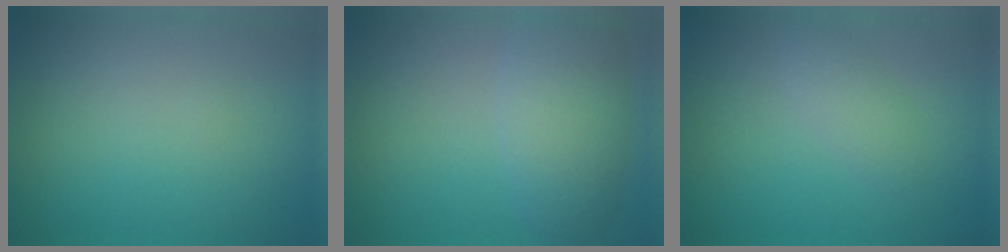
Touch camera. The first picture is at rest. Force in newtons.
{"total": 4.7, "press": 4.7, "slide": 0.1}
{"total": 1.6, "press": 1.6, "slide": 0.1}